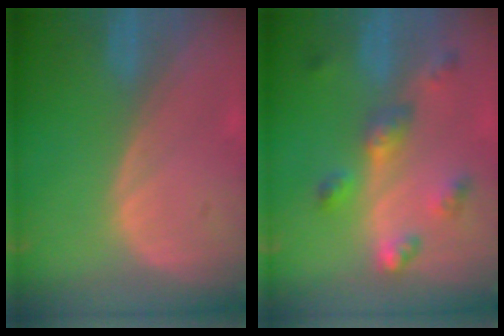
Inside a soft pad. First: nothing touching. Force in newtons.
{"total": 6.1, "press": 5.7, "slide": 2.2}